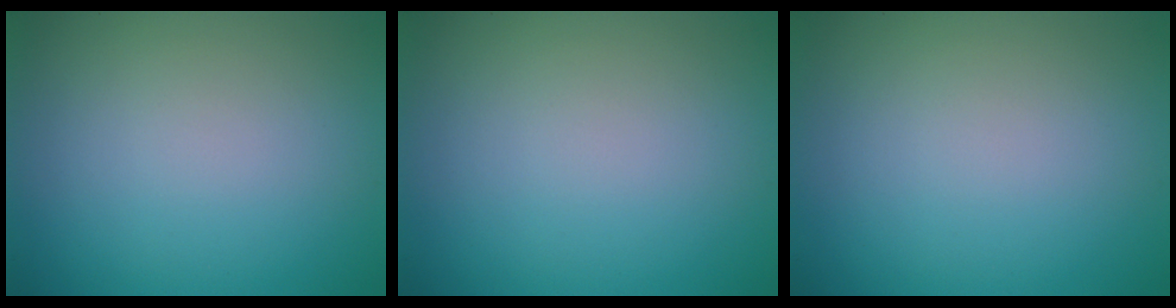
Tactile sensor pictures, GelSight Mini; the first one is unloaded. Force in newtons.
{"total": 0.0}
{"total": 0.0}